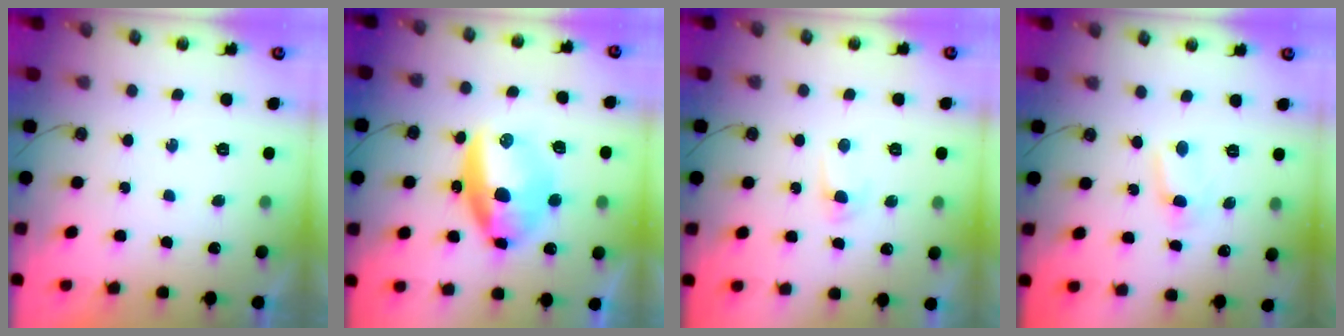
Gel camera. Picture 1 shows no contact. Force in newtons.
{"total": 12.3, "press": 12.3, "slide": 0.4}
{"total": 2.2, "press": 2.2, "slide": 0.4}
{"total": 2.8, "press": 2.8, "slide": 0.3}